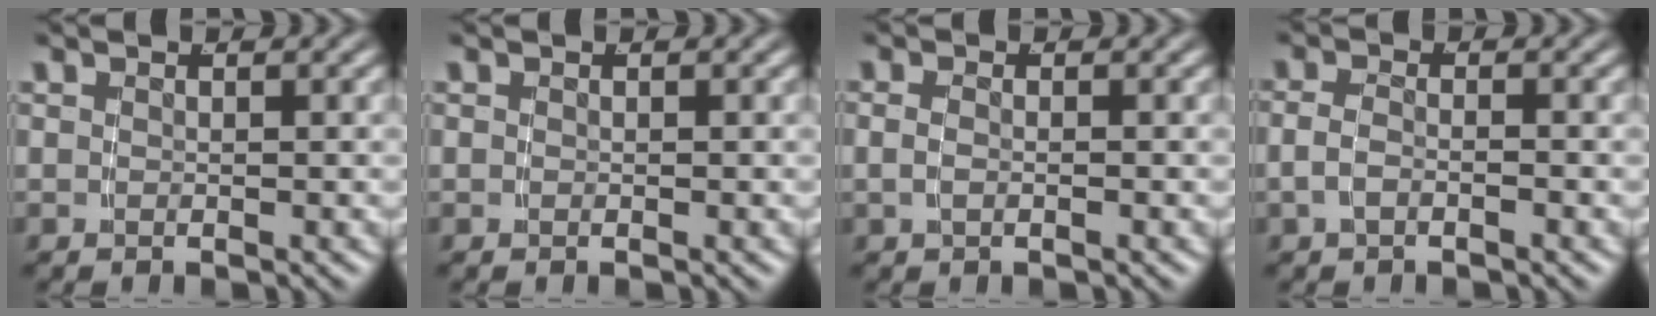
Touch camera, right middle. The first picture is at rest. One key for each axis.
{"total": 0.0}
{"total": 0.9, "fx": -0.3, "fy": 0.1, "fz": 0.9, "tx": -0.023, "ty": -0.007, "tz": 0.000}
{"total": 1.6, "fx": -0.8, "fy": 0.6, "fz": 1.3, "tx": -0.034, "ty": -0.008, "tz": -0.010}